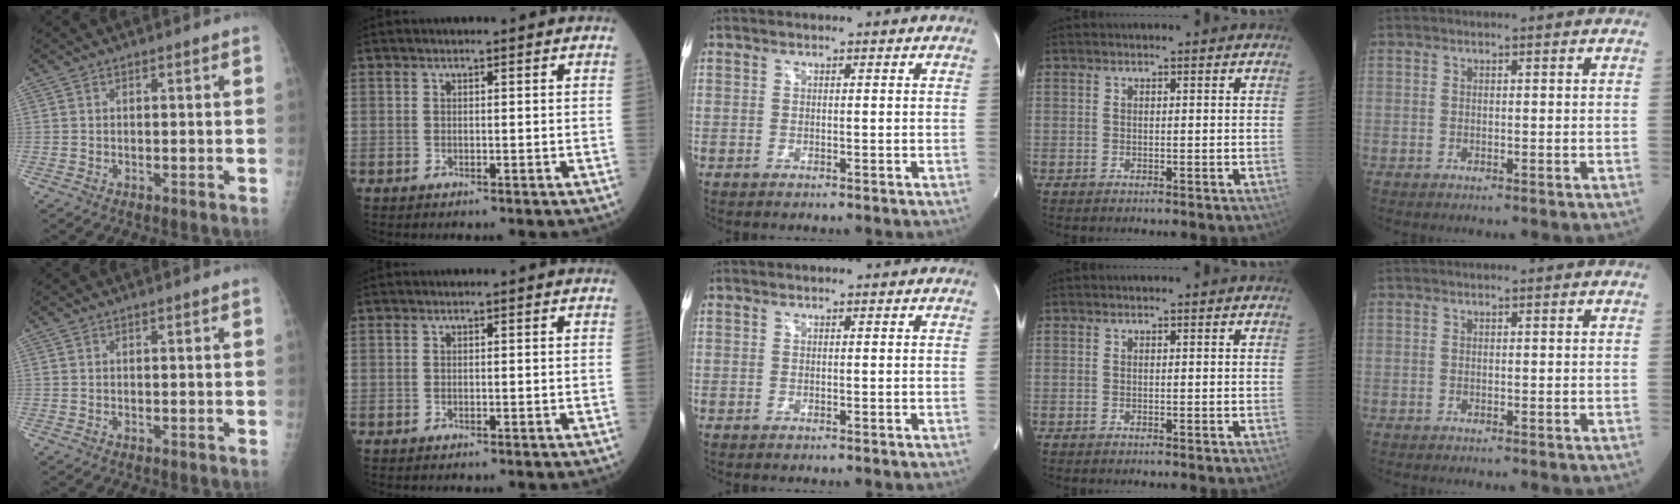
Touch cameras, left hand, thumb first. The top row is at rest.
{}